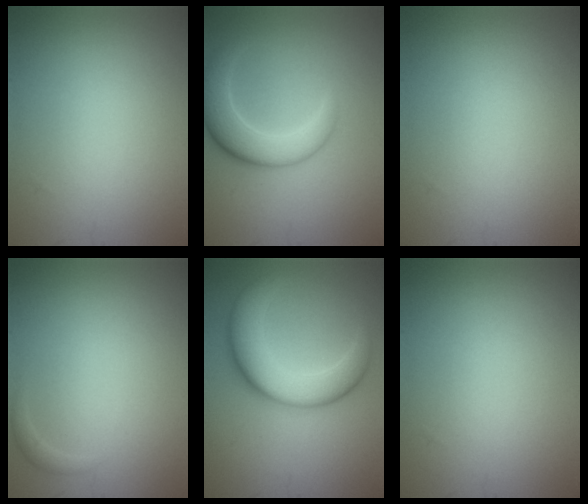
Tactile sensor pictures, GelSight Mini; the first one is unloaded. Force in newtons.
{"total": 4.6, "press": 4.6, "slide": 0.2}
{"total": 0.0}
{"total": 0.6, "press": 0.6, "slide": 0.1}
{"total": 7.2, "press": 7.2, "slide": 0.1}
{"total": 0.0}